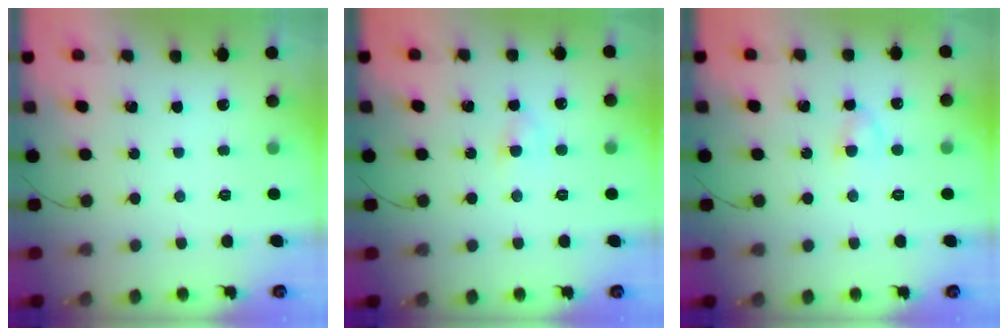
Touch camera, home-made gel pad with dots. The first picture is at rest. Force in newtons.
{"total": 3.6, "press": 3.4, "slide": 1.1}
{"total": 2.8, "press": 2.5, "slide": 1.2}